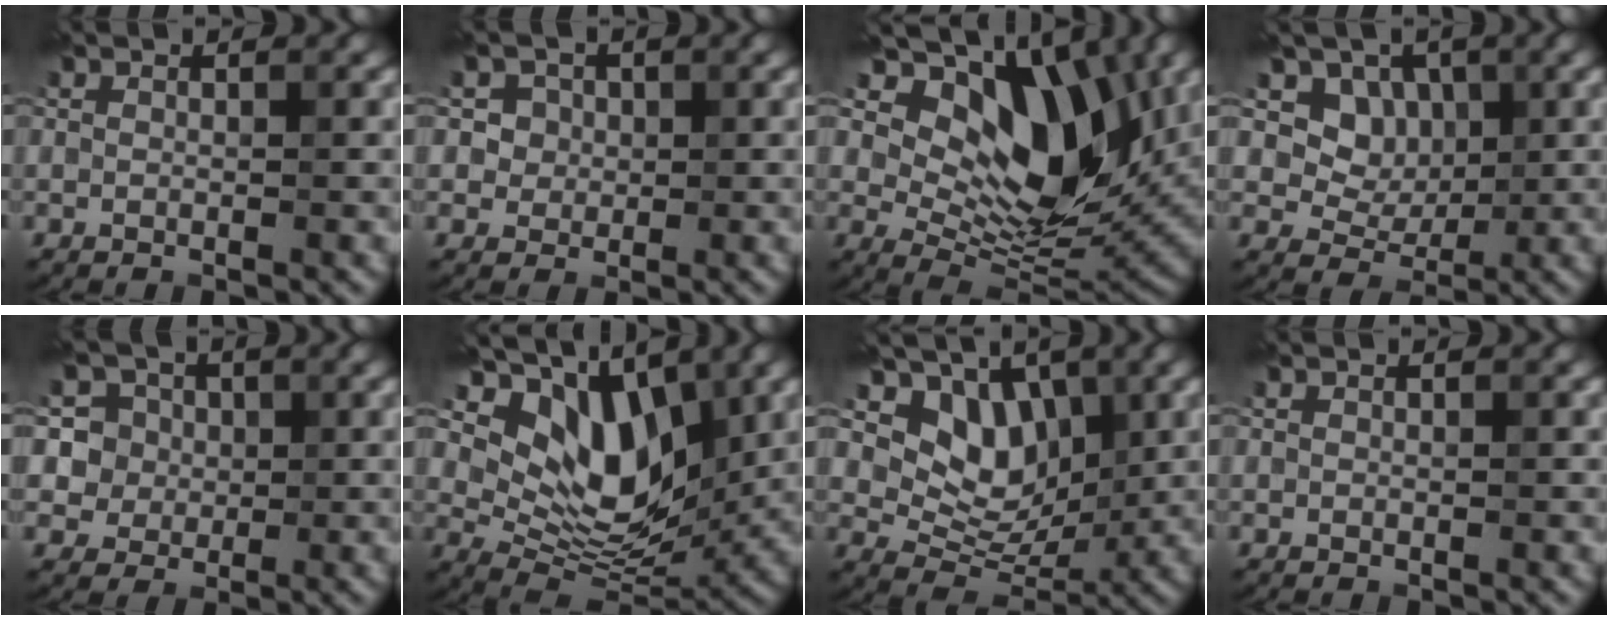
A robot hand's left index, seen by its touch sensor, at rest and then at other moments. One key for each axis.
{"total": 3.0, "fx": 1.3, "fy": 2.6, "fz": 0.9, "tx": -0.010, "ty": 0.009, "tz": 0.007}
{"total": 13.7, "fx": 5.8, "fy": 7.5, "fz": 9.8, "tx": -0.140, "ty": 0.002, "tz": 0.098}
{"total": 4.8, "fx": 1.9, "fy": 4.0, "fz": 1.9, "tx": -0.038, "ty": -0.015, "tz": 0.039}
{"total": 9.2, "fx": 4.4, "fy": 7.6, "fz": 2.9, "tx": -0.078, "ty": 0.035, "tz": 0.052}
{"total": 11.1, "fx": 5.0, "fy": 6.3, "fz": 7.6, "tx": -0.131, "ty": -0.003, "tz": 0.090}
{"total": 6.1, "fx": 2.6, "fy": 4.5, "fz": 3.3, "tx": -0.044, "ty": -0.013, "tz": 0.039}
{"total": 0.0}